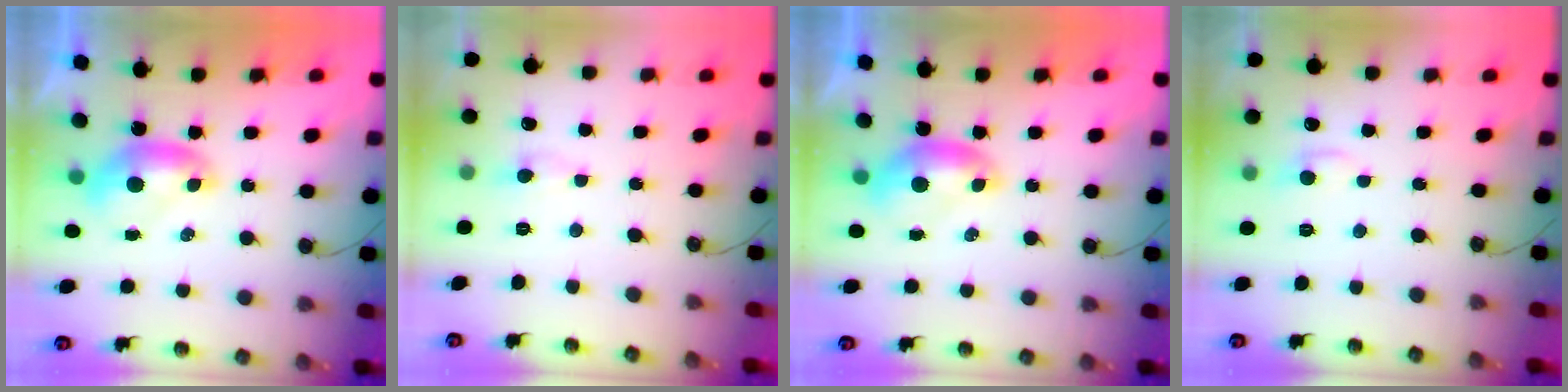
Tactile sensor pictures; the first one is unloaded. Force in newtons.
{"total": 0.0}
{"total": 0.0}
{"total": 0.8, "press": 0.1, "slide": 0.8}